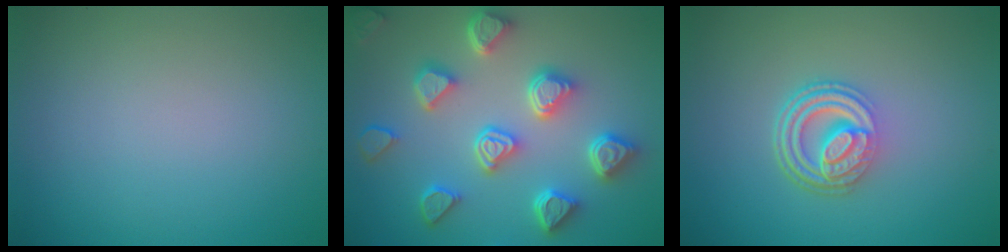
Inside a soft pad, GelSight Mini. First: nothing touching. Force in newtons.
{"total": 7.1, "press": 5.8, "slide": 4.1}
{"total": 4.9, "press": 3.4, "slide": 3.5}